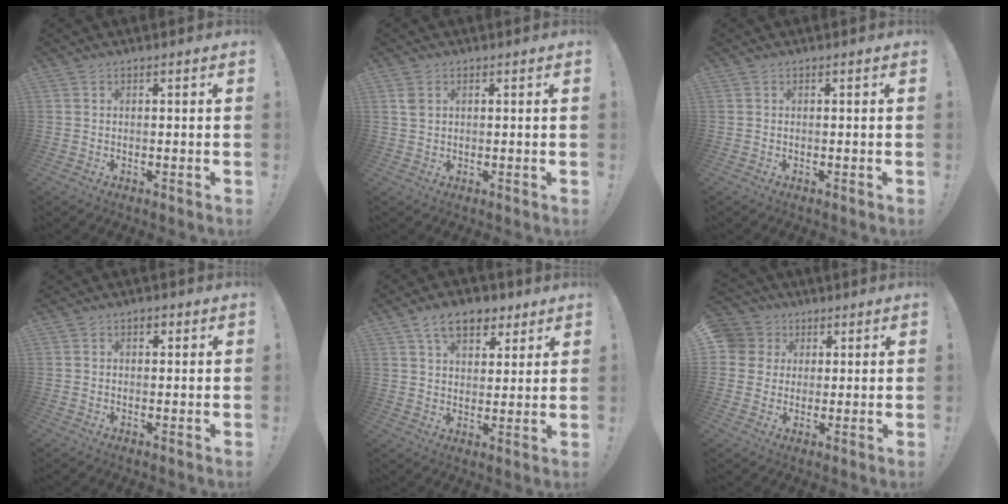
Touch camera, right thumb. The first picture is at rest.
{"total": 2.5, "force": [1.2, 1.6, 1.4], "torque": [-0.013, -0.003, 0.020]}
{"total": 0.0}
{"total": 1.1, "force": [0.4, 0.8, 0.6], "torque": [-0.009, 0.002, 0.005]}
{"total": 10.9, "force": [6.4, 6.5, 5.9], "torque": [-0.090, -0.022, 0.120]}
{"total": 7.9, "force": [1.8, 7.5, 1.6], "torque": [-0.023, -0.006, 0.038]}